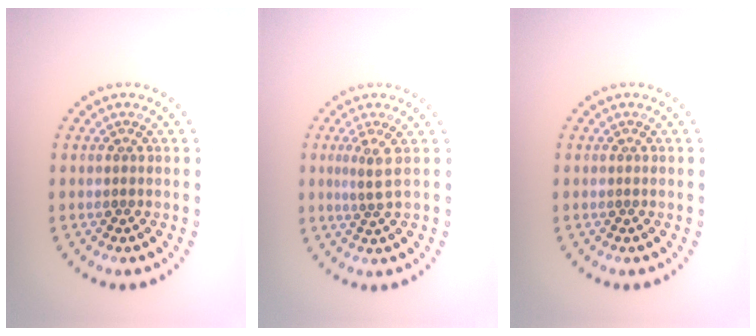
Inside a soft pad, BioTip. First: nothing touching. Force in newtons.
{"total": 1.7, "press": 1.1, "slide": 1.3}
{"total": 0.0}